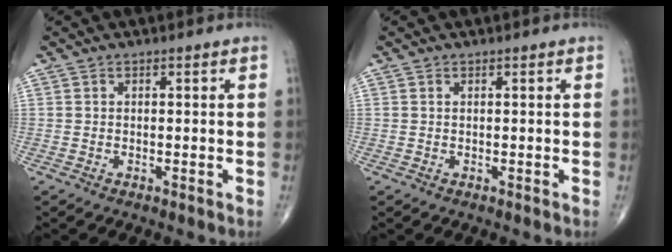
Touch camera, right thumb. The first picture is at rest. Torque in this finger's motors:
{"motor_torque": [0.18, -0.07, -0.30, -0.36, -0.01]}